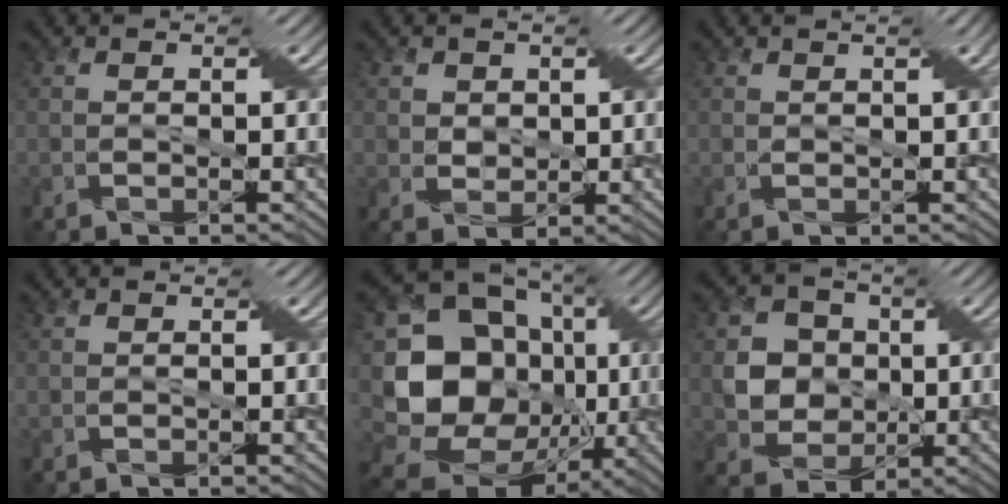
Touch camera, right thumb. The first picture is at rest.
{"total": 3.1, "force": [1.6, 2.5, 1.0], "torque": [-0.043, 0.003, 0.034]}
{"total": 0.8, "force": [0.7, -0.3, 0.3], "torque": [-0.004, 0.004, 0.013]}
{"total": 0.0}
{"total": 21.3, "force": [-2.7, 17.1, 12.4], "torque": [-0.291, -0.004, -0.063]}
{"total": 6.1, "force": [0.7, 5.4, 2.6], "torque": [-0.072, -0.006, 0.009]}